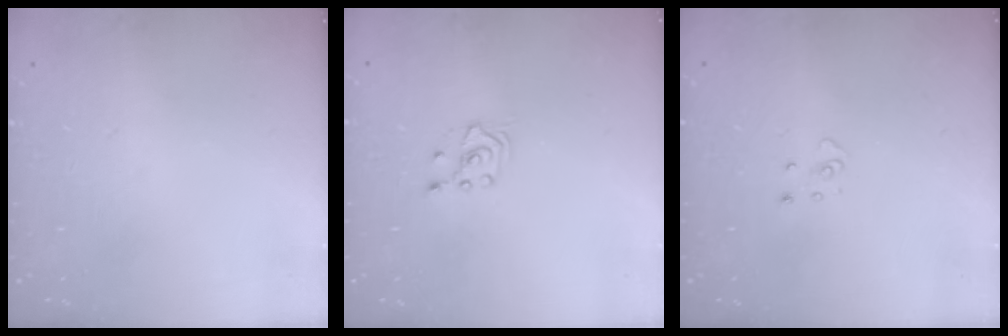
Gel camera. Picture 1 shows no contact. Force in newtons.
{"total": 2.5, "press": 2.4, "slide": 0.9}
{"total": 3.4, "press": 3.4, "slide": 0.1}